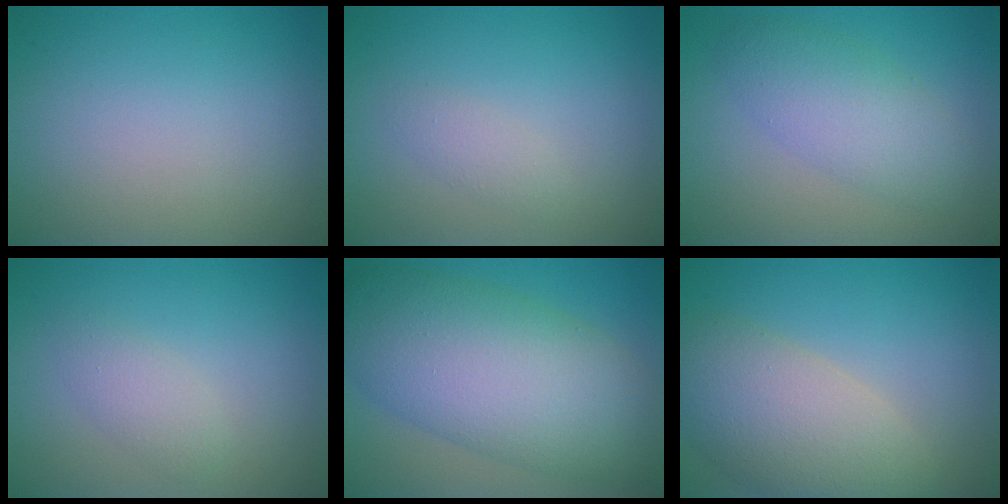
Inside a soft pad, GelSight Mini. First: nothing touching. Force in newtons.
{"total": 1.2, "press": 1.2, "slide": 0.1}
{"total": 3.2, "press": 3.2, "slide": 0.2}
{"total": 1.9, "press": 1.9, "slide": 0.1}
{"total": 11.9, "press": 11.9, "slide": 0.3}
{"total": 7.5, "press": 7.5, "slide": 0.5}